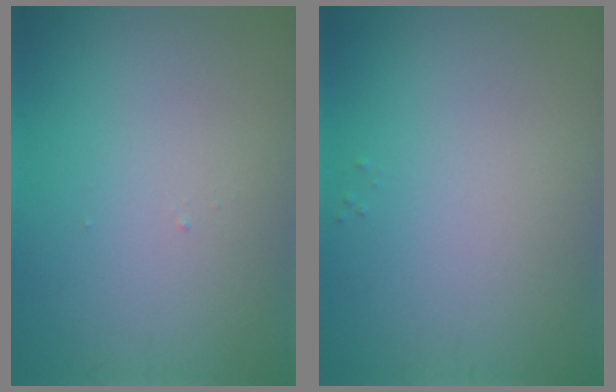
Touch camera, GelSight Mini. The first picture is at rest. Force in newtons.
{"total": 0.0}